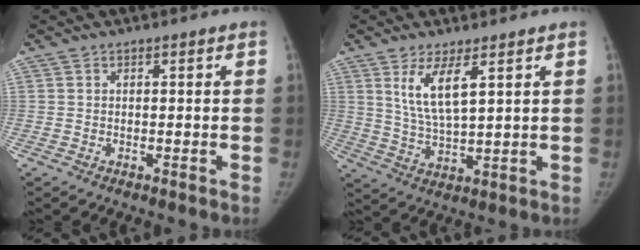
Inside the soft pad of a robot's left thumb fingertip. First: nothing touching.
{"total": 7.7, "force": [3.5, 2.1, 6.5], "torque": [-0.124, -0.030, 0.078]}